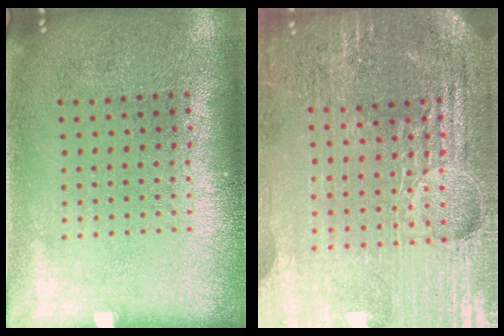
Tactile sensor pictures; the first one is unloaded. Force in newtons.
{"total": 5.5, "press": 5.0, "slide": 2.3}